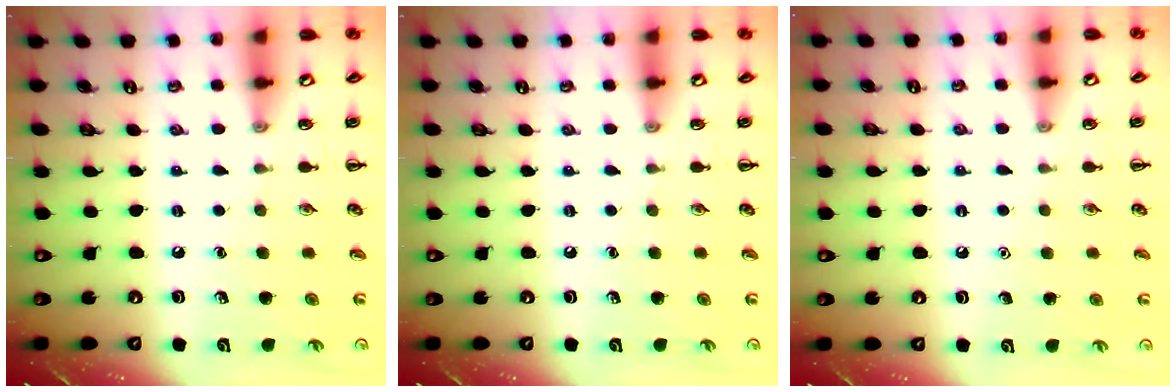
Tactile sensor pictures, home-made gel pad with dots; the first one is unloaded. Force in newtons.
{"total": 0.0}
{"total": 1.6, "press": 1.5, "slide": 0.1}